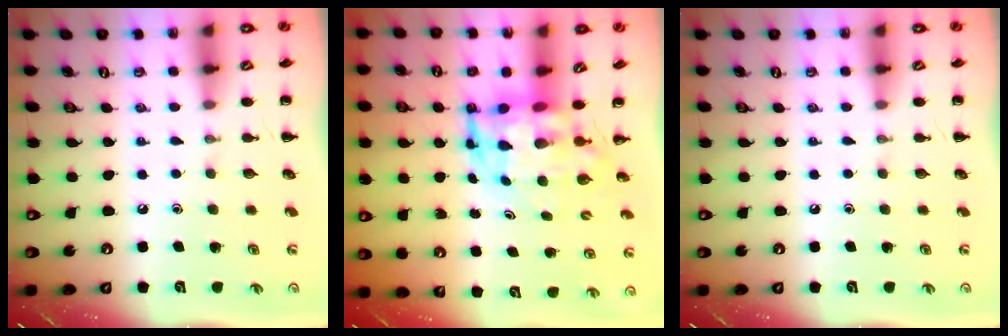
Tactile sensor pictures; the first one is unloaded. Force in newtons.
{"total": 5.7, "press": 5.5, "slide": 1.8}
{"total": 0.0}